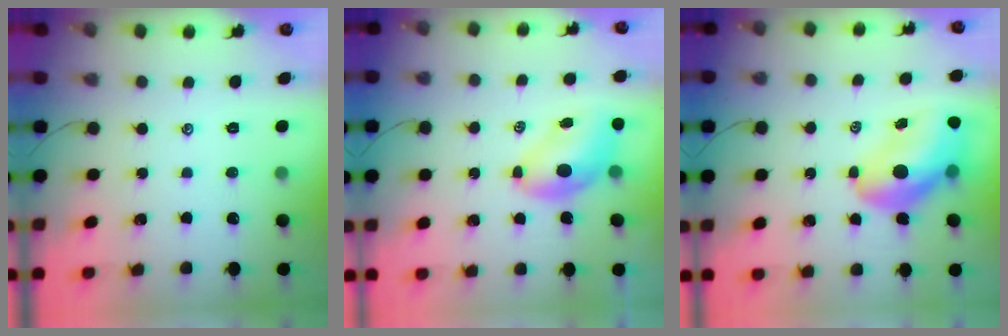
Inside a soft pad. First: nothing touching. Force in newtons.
{"total": 6.8, "press": 6.6, "slide": 1.6}
{"total": 13.2, "press": 12.7, "slide": 3.7}